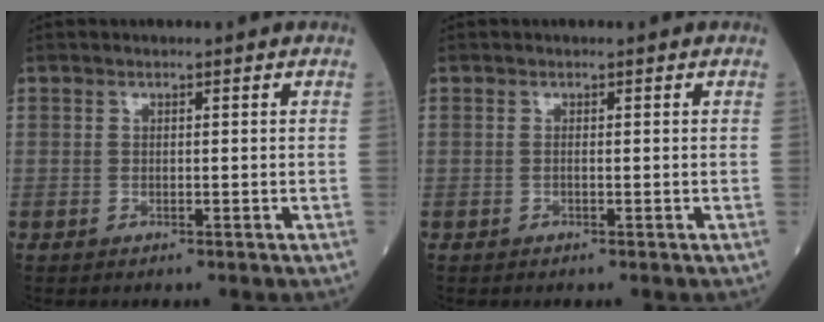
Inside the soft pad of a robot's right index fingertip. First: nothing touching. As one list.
[{"total": 0.0}]